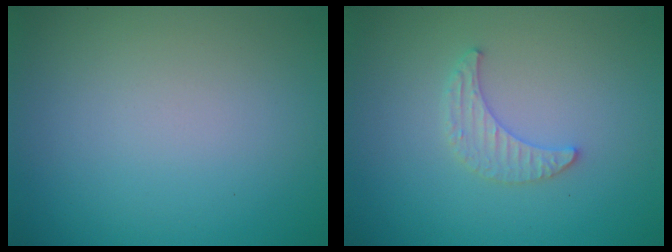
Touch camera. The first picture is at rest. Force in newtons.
{"total": 2.0, "press": 1.9, "slide": 0.5}